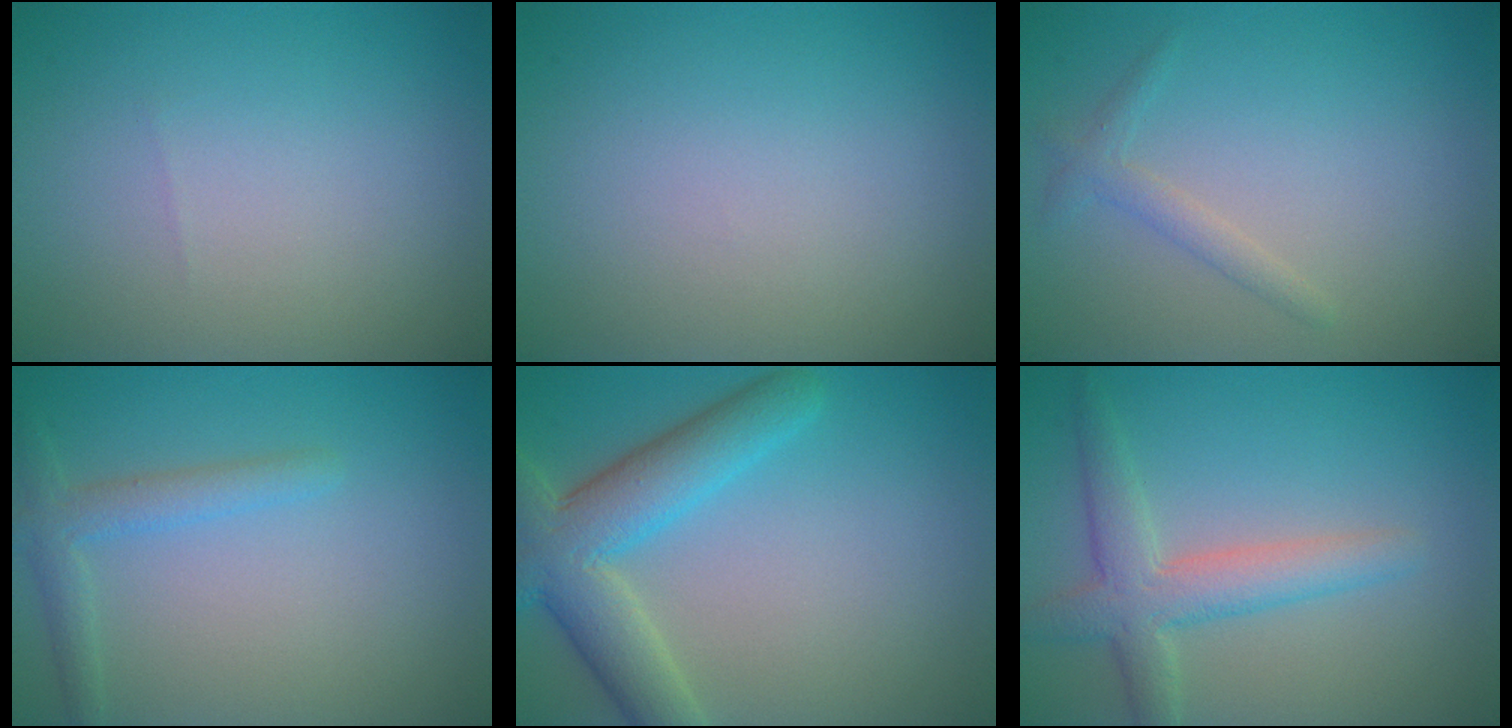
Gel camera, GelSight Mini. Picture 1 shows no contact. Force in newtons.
{"total": 0.0}
{"total": 1.5, "press": 1.4, "slide": 0.1}
{"total": 2.3, "press": 2.3, "slide": 0.1}
{"total": 6.8, "press": 6.8, "slide": 0.3}
{"total": 4.2, "press": 4.2, "slide": 0.0}